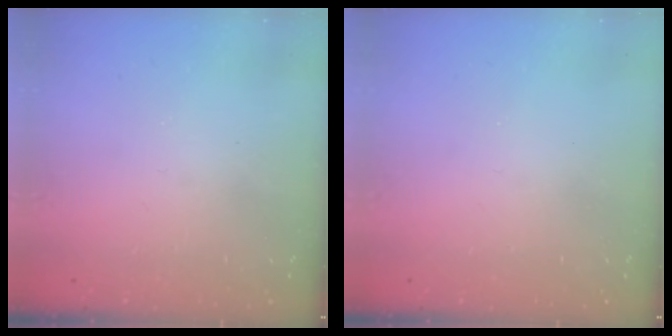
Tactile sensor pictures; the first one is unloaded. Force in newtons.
{"total": 0.0}